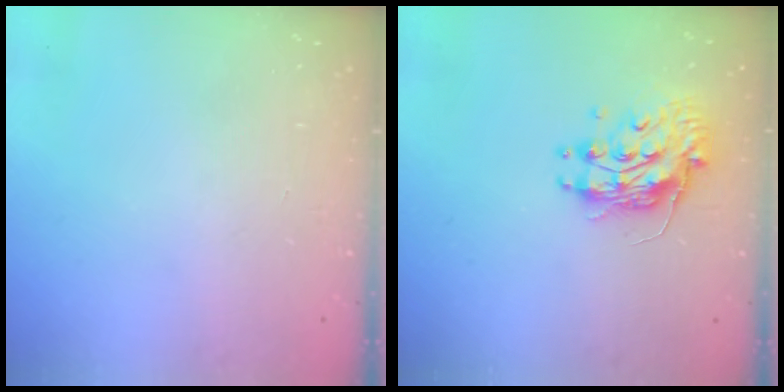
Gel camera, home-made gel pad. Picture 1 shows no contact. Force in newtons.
{"total": 10.6, "press": 10.6, "slide": 0.7}